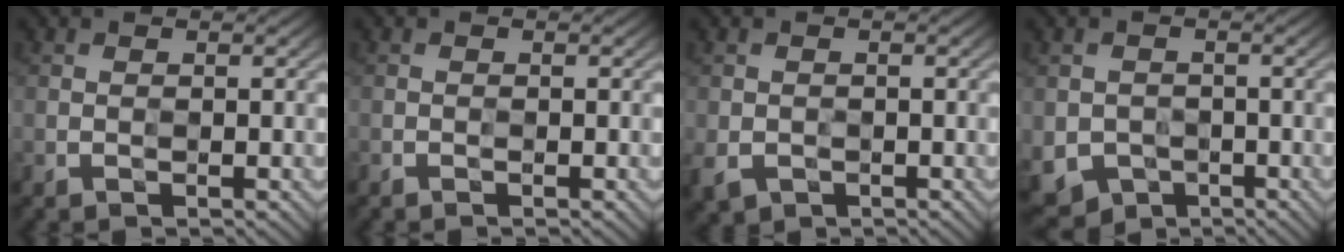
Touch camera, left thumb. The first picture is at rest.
{"total": 0.7, "force": [-0.6, 0.0, 0.3], "torque": [-0.003, -0.003, -0.011]}
{"total": 2.4, "force": [-0.7, 2.1, 0.8], "torque": [-0.026, -0.013, -0.015]}
{"total": 3.7, "force": [-1.5, 3.2, 0.9], "torque": [-0.033, -0.017, -0.025]}